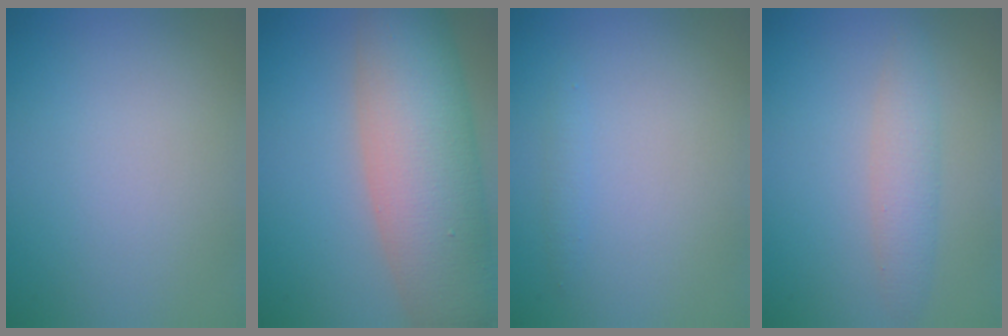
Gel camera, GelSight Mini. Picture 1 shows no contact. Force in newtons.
{"total": 11.6, "press": 11.6, "slide": 0.8}
{"total": 0.7, "press": 0.7, "slide": 0.0}
{"total": 2.4, "press": 2.4, "slide": 0.1}